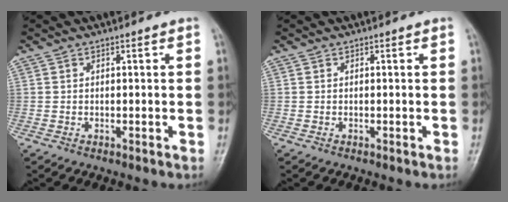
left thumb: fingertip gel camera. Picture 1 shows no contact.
{"total": 0.0}